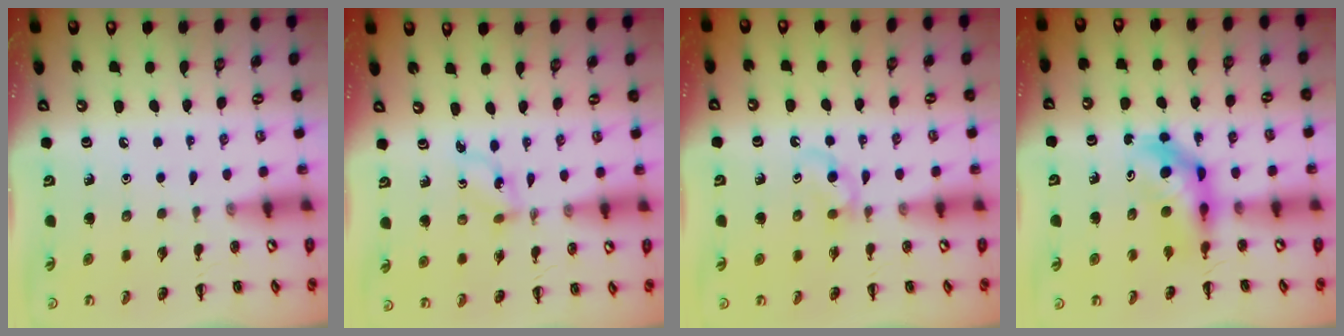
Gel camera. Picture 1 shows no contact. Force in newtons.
{"total": 1.9, "press": 1.8, "slide": 0.7}
{"total": 3.7, "press": 3.5, "slide": 1.1}
{"total": 5.7, "press": 5.6, "slide": 1.1}